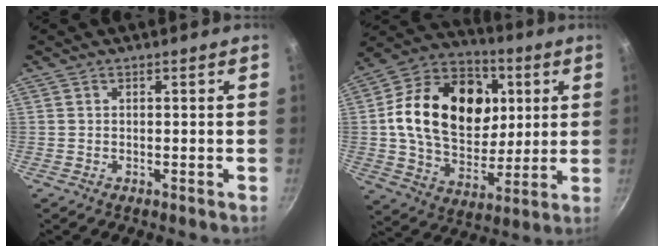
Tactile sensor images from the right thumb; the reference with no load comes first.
{"total": 24.5, "force": [4.8, 17.6, 16.4], "torque": [-0.250, 0.003, 0.078]}